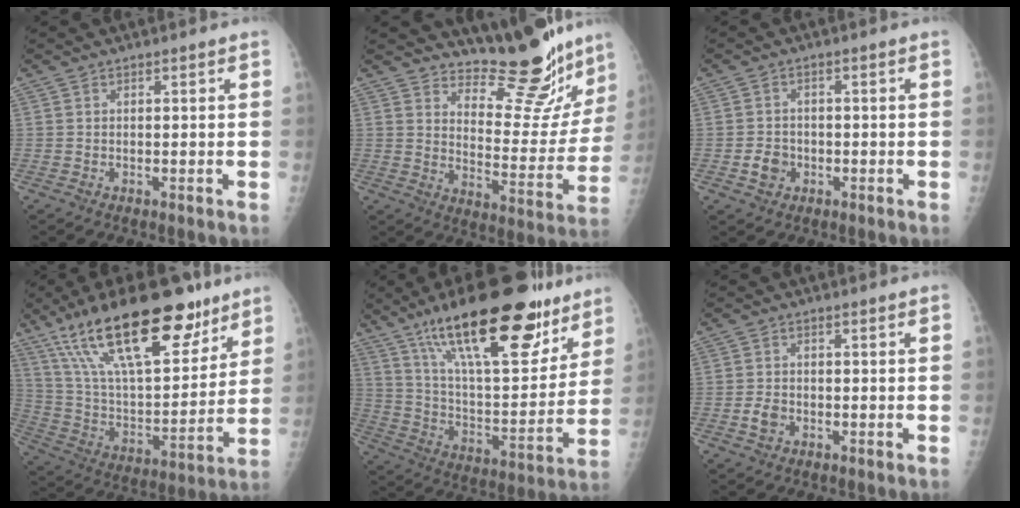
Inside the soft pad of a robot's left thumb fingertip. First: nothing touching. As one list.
[{"total": 17.0, "force": [15.6, 4.3, 5.5], "torque": [-0.030, -0.138, 0.212]}, {"total": 3.5, "force": [-1.1, 3.0, 1.4], "torque": [-0.011, 0.007, -0.019]}, {"total": 28.2, "force": [17.9, 10.7, 19.0], "torque": [-0.289, -0.043, 0.308]}, {"total": 28.7, "force": [18.5, 10.0, 19.6], "torque": [-0.278, -0.054, 0.301]}, {"total": 2.5, "force": [-0.9, 1.9, 1.4], "torque": [-0.021, 0.004, -0.016]}]